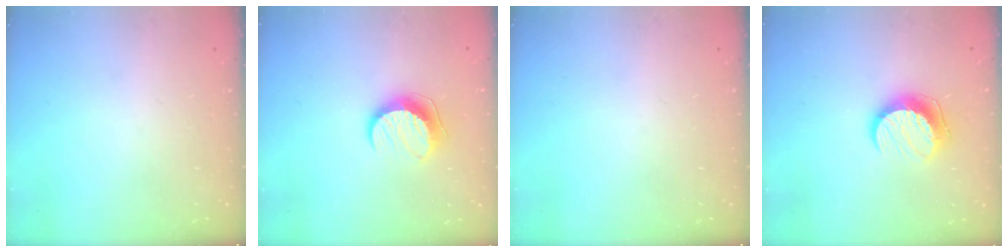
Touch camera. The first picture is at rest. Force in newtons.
{"total": 9.5, "press": 9.5, "slide": 0.2}
{"total": 0.0}
{"total": 10.5, "press": 10.5, "slide": 0.3}